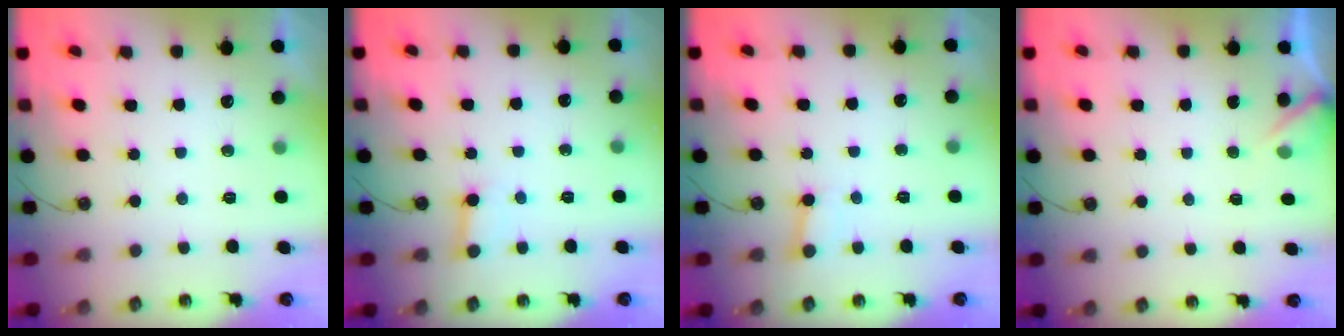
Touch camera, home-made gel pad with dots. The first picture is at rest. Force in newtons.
{"total": 3.7, "press": 3.7, "slide": 0.5}
{"total": 2.0, "press": 2.0, "slide": 0.2}
{"total": 2.9, "press": 2.9, "slide": 0.3}